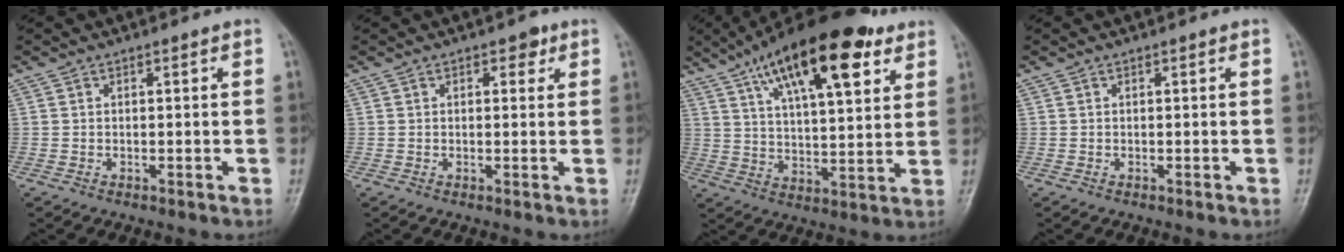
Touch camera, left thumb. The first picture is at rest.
{"total": 2.4, "force": [1.1, 1.5, 1.5], "torque": [-0.005, 0.000, 0.011]}
{"total": 21.9, "force": [11.9, 7.9, 16.6], "torque": [-0.246, -0.023, 0.193]}
{"total": 0.0}